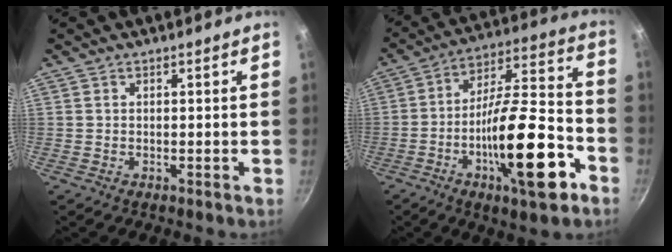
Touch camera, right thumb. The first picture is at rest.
{"total": 21.4, "force": [-8.6, 6.6, 18.5], "torque": [-0.275, 0.052, -0.140]}